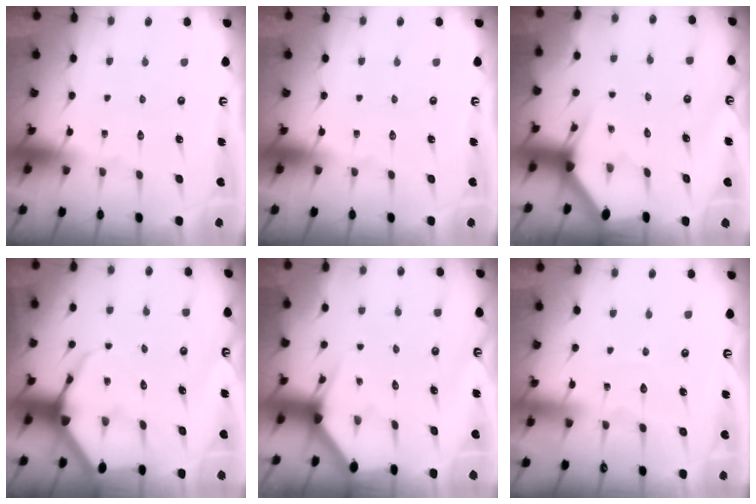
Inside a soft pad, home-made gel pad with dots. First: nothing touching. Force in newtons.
{"total": 0.0}
{"total": 2.9, "press": 2.9, "slide": 0.1}
{"total": 5.9, "press": 5.9, "slide": 0.7}
{"total": 2.9, "press": 2.9, "slide": 0.1}
{"total": 3.5, "press": 3.5, "slide": 0.3}